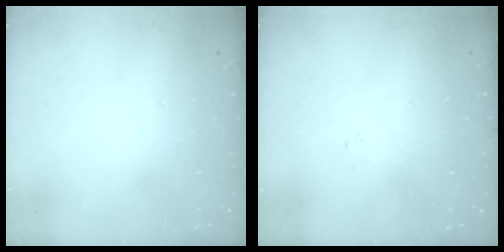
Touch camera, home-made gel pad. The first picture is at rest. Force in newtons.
{"total": 3.5, "press": 3.5, "slide": 0.1}